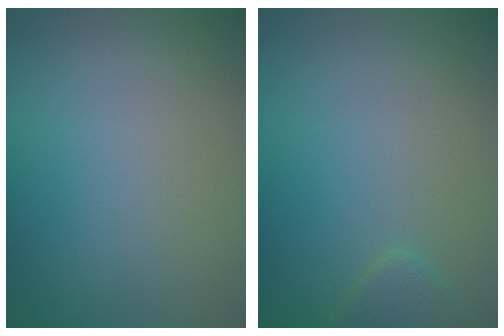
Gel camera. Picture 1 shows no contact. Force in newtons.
{"total": 1.3, "press": 1.3, "slide": 0.1}